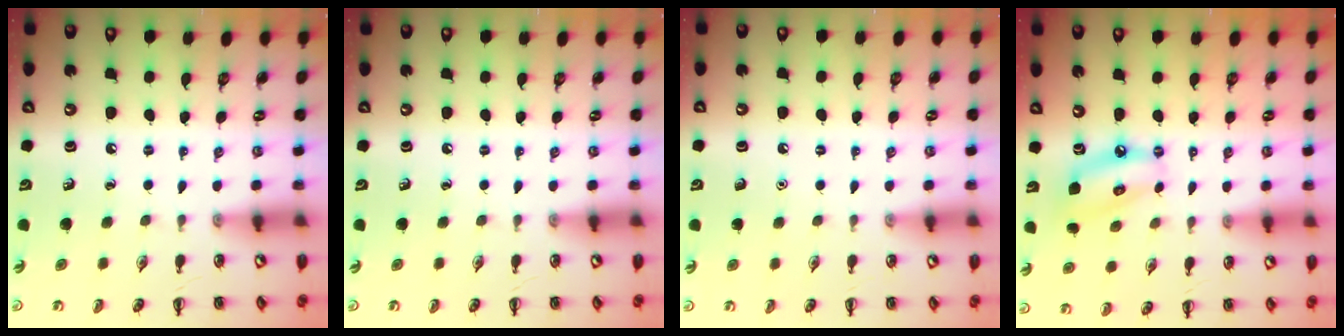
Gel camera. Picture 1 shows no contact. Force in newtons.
{"total": 0.0}
{"total": 1.6, "press": 1.6, "slide": 0.1}
{"total": 9.8, "press": 9.4, "slide": 2.4}